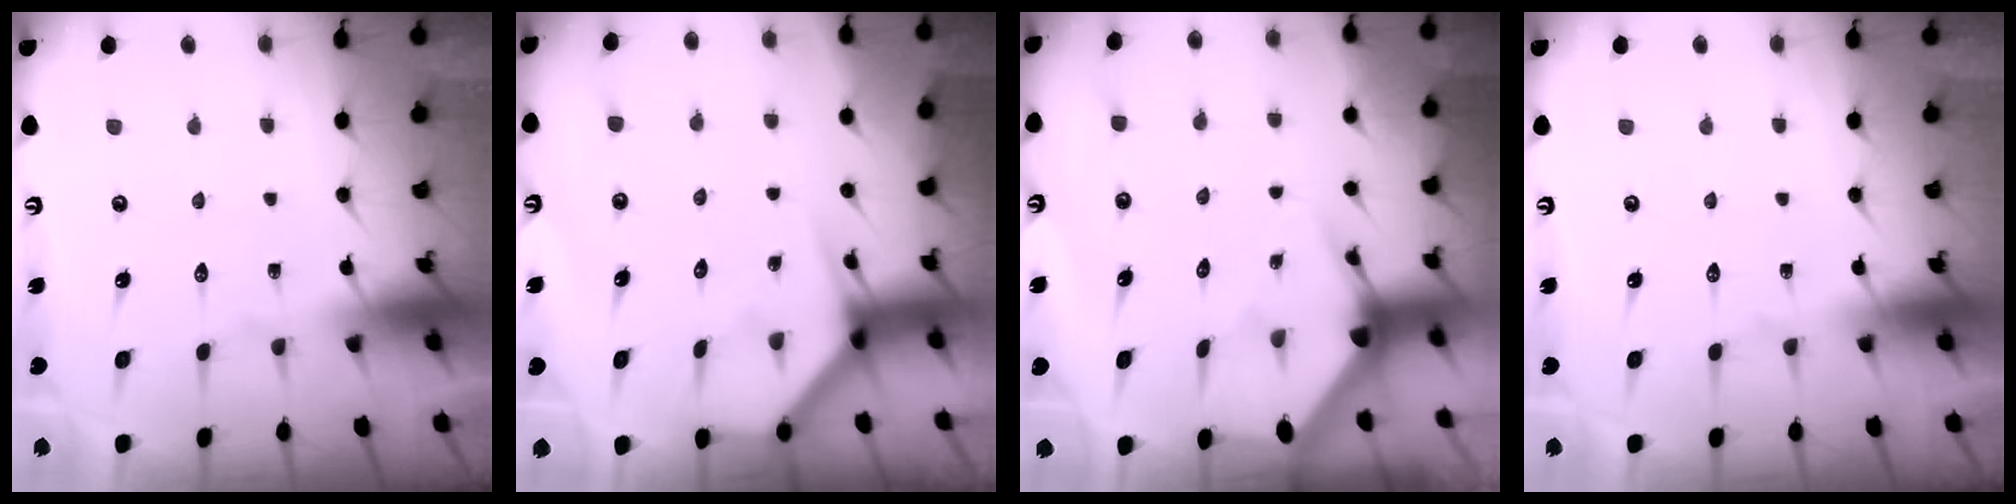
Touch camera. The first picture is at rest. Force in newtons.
{"total": 3.8, "press": 3.8, "slide": 0.2}
{"total": 2.9, "press": 2.9, "slide": 0.1}
{"total": 0.0}